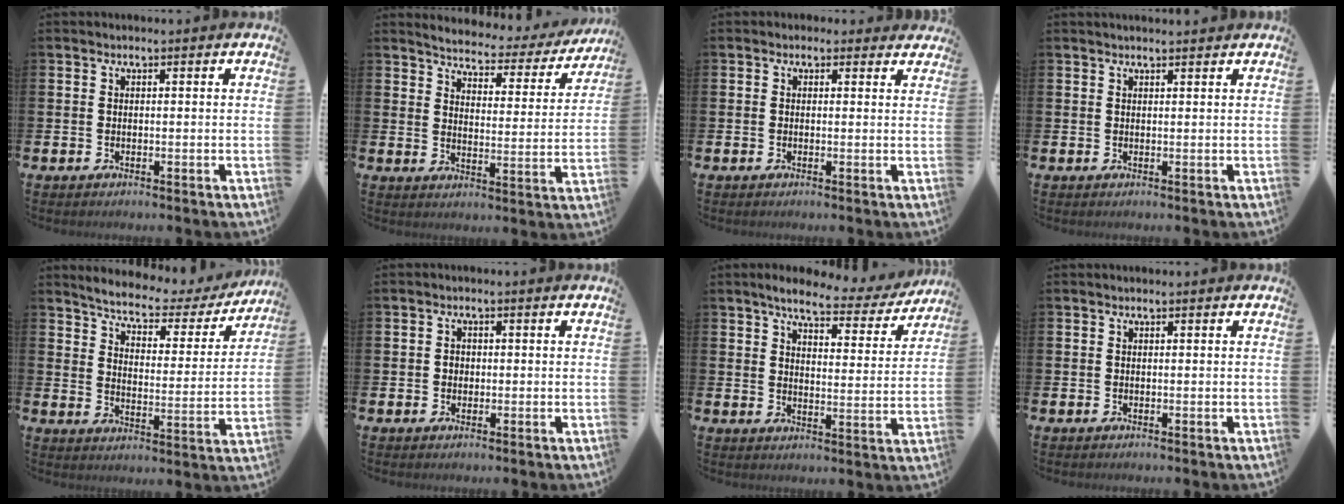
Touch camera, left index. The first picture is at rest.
{"total": 3.8, "force": [3.6, 0.8, 0.8], "torque": [-0.035, -0.035, 0.052]}
{"total": 0.9, "force": [0.5, 0.7, 0.1], "torque": [-0.002, 0.008, 0.008]}
{"total": 1.1, "force": [1.0, -0.1, 0.3], "torque": [0.003, -0.005, 0.016]}
{"total": 5.4, "force": [4.9, 1.4, 1.7], "torque": [-0.063, -0.037, 0.078]}
{"total": 1.2, "force": [0.0, 1.1, 0.4], "torque": [-0.001, 0.005, -0.004]}
{"total": 5.8, "force": [5.0, 1.4, 2.5], "torque": [-0.058, -0.030, 0.080]}
{"total": 0.0}